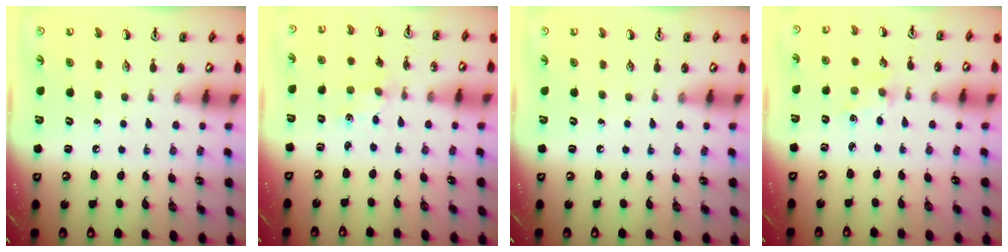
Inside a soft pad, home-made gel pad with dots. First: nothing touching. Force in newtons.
{"total": 0.0}
{"total": 0.0}
{"total": 1.9, "press": 1.8, "slide": 0.4}